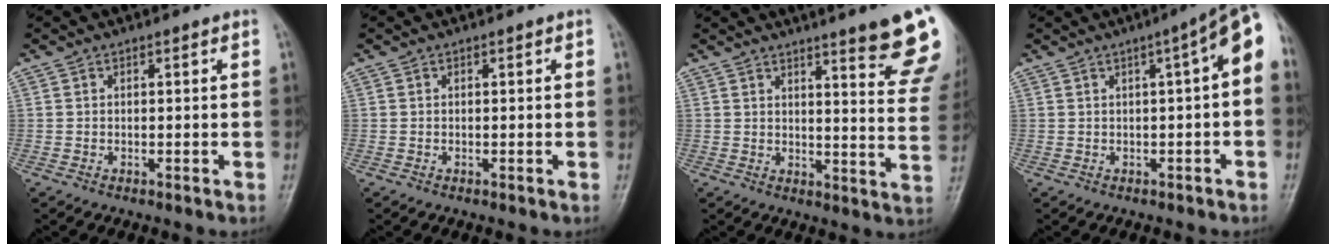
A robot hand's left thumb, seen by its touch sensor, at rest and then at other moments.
{"total": 0.0}
{"total": 16.7, "force": [11.1, 2.0, 12.3], "torque": [-0.129, -0.061, 0.128]}
{"total": 8.1, "force": [1.0, 2.0, 7.7], "torque": [-0.093, 0.029, 0.003]}